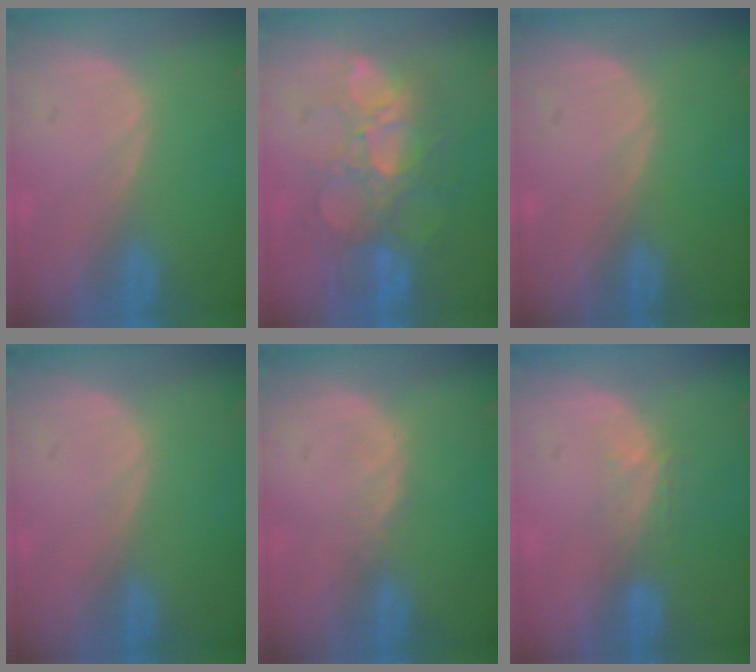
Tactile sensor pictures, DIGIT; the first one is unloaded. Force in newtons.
{"total": 10.7, "press": 9.4, "slide": 5.1}
{"total": 0.0}
{"total": 0.0}
{"total": 1.1, "press": 1.1, "slide": 0.2}
{"total": 2.9, "press": 2.4, "slide": 1.7}